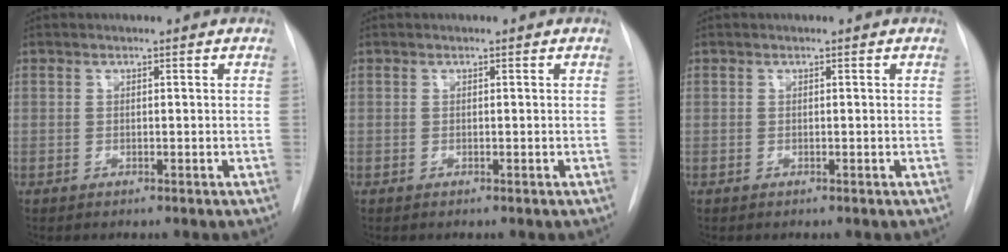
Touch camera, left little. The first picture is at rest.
{"total": 0.0}
{"total": 0.0}